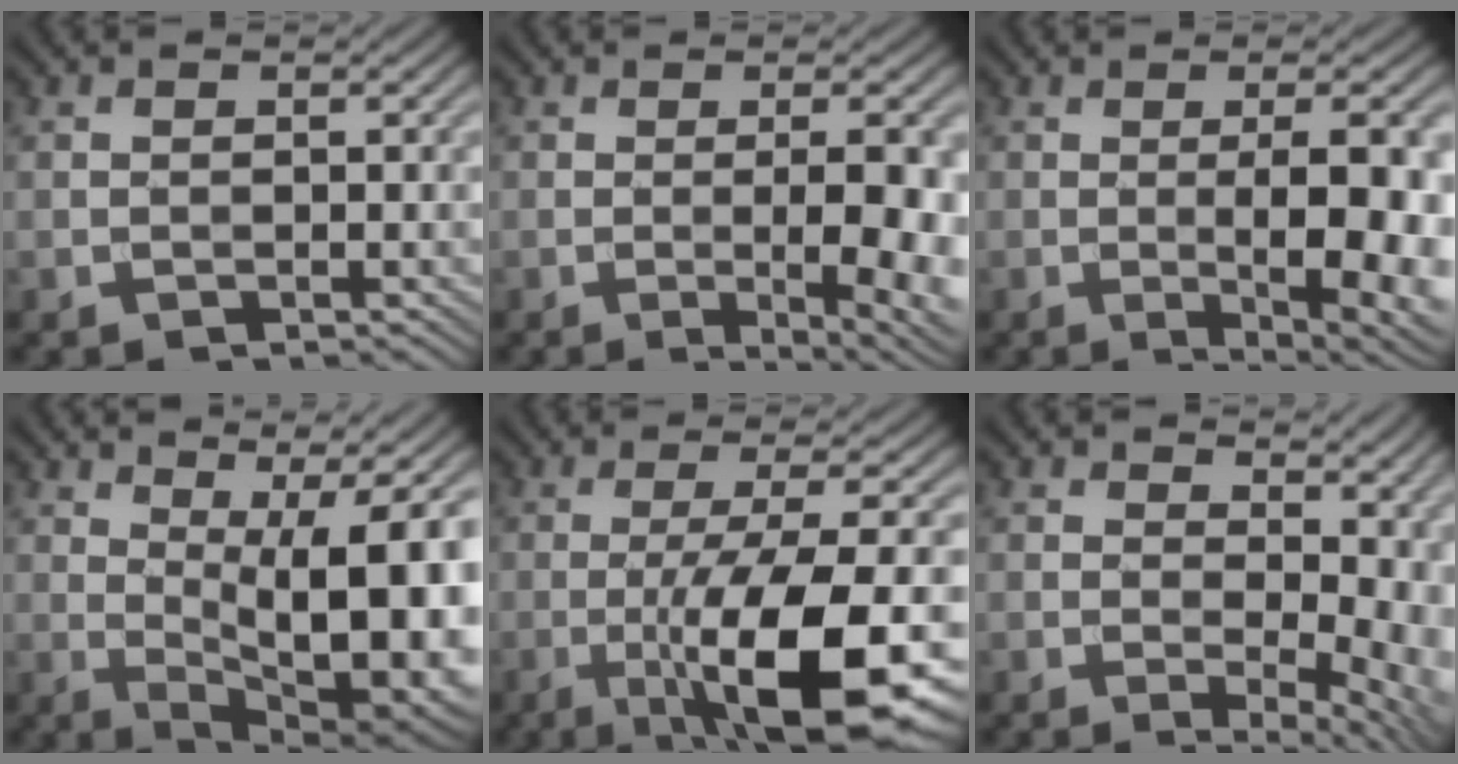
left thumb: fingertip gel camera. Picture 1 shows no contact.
{"total": 8.0, "force": [-1.0, 2.1, 7.6], "torque": [-0.098, -0.003, -0.012]}
{"total": 11.0, "force": [-1.1, 3.2, 10.5], "torque": [-0.115, 0.010, -0.025]}
{"total": 14.1, "force": [1.9, 5.5, 12.9], "torque": [-0.174, 0.012, 0.032]}
{"total": 13.9, "force": [-4.6, 3.0, 12.7], "torque": [-0.197, -0.006, -0.075]}
{"total": 12.4, "force": [2.1, 6.6, 10.3], "torque": [-0.106, 0.000, 0.056]}